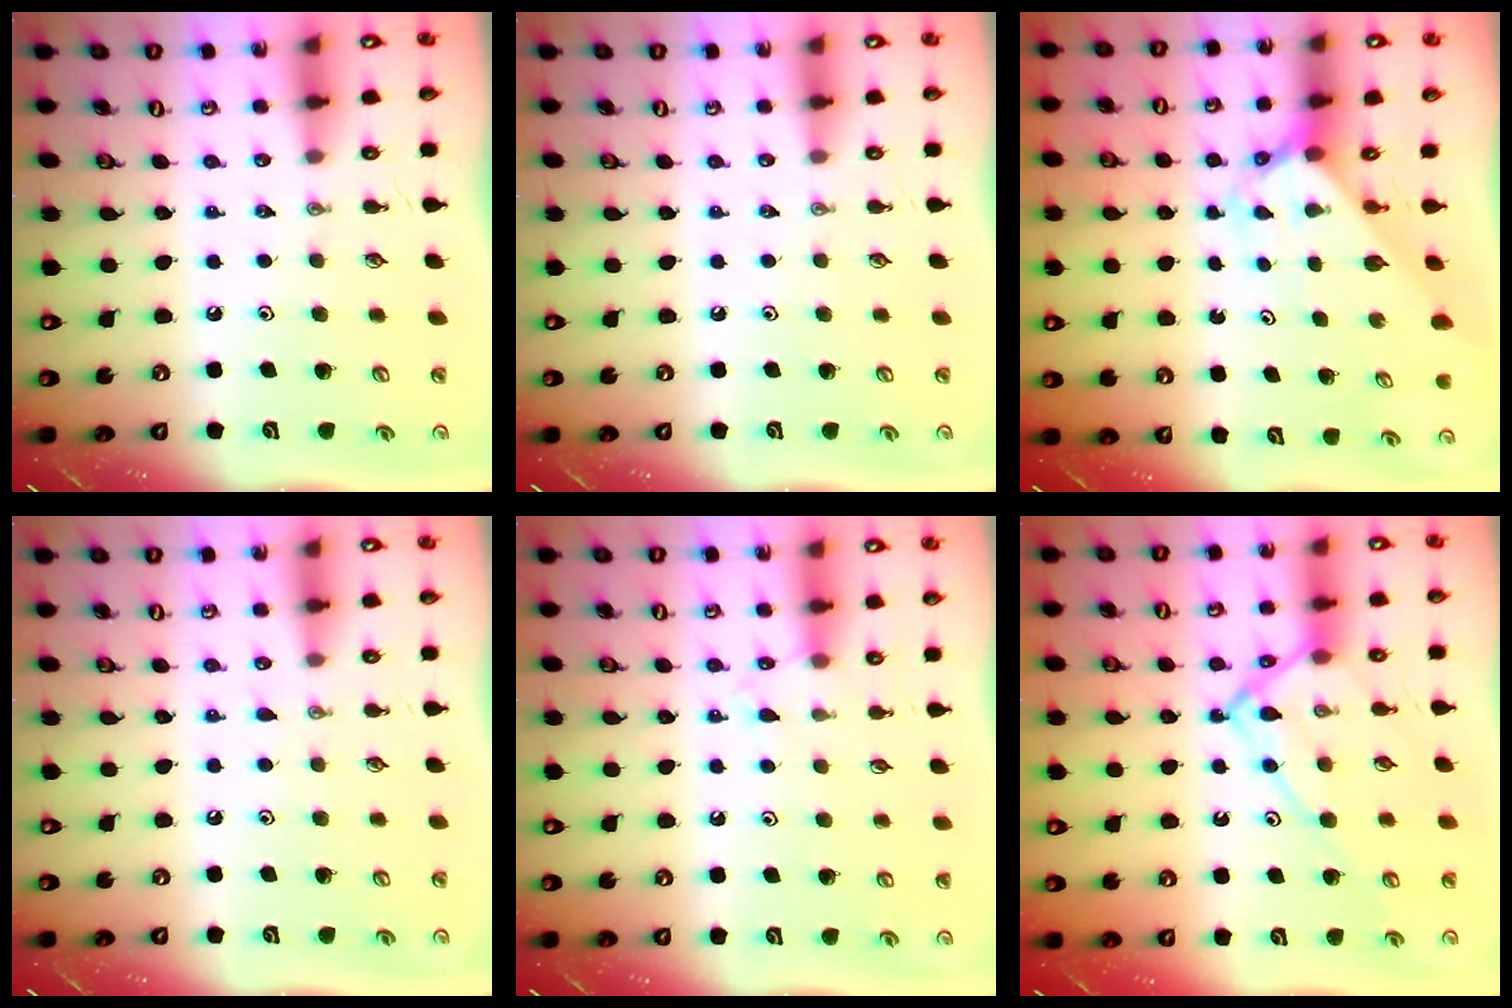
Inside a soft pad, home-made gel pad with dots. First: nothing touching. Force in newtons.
{"total": 0.0}
{"total": 2.2, "press": 2.2, "slide": 0.2}
{"total": 3.9, "press": 3.9, "slide": 0.5}
{"total": 5.5, "press": 5.5, "slide": 0.7}
{"total": 14.0, "press": 13.9, "slide": 1.7}